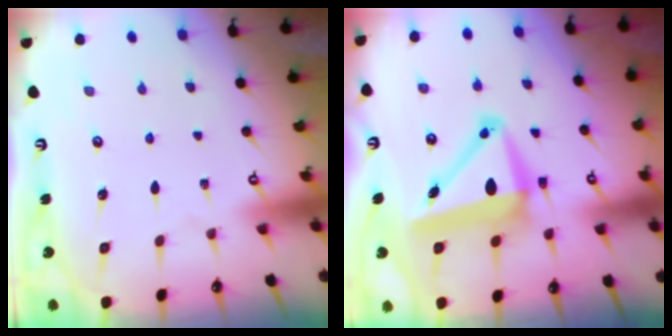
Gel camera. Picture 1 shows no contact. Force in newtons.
{"total": 11.4, "press": 11.2, "slide": 2.1}